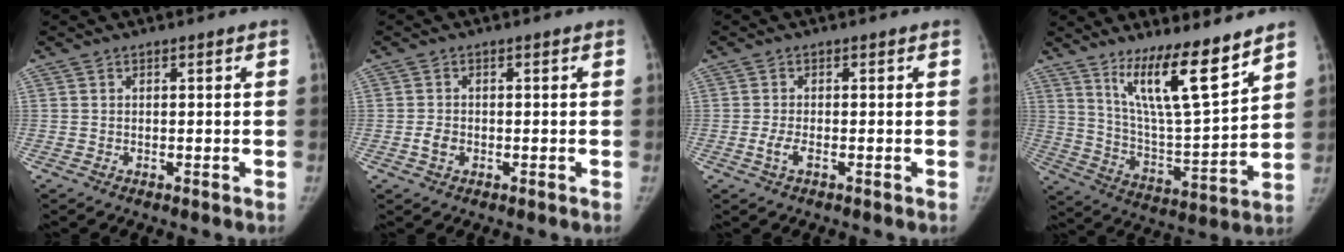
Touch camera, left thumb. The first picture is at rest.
{"total": 2.1, "force": [-0.6, 1.6, 1.3], "torque": [-0.022, 0.003, -0.010]}
{"total": 2.3, "force": [-0.7, 0.8, 2.0], "torque": [-0.048, 0.001, -0.014]}
{"total": 15.8, "force": [11.0, 2.5, 11.0], "torque": [-0.171, -0.084, 0.203]}